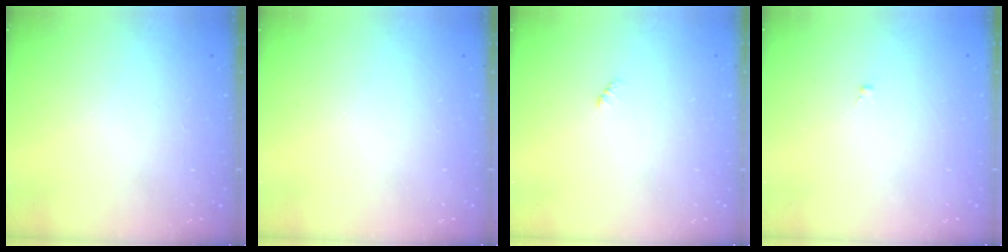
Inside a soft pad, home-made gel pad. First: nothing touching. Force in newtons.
{"total": 0.0}
{"total": 1.9, "press": 1.9, "slide": 0.4}
{"total": 0.0}